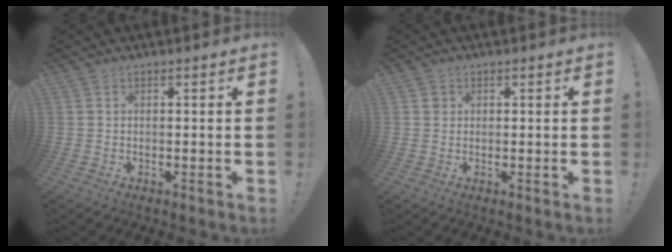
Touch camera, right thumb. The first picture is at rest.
{"total": 1.5, "force": [0.6, 1.4, 0.2], "torque": [0.002, 0.000, 0.011]}